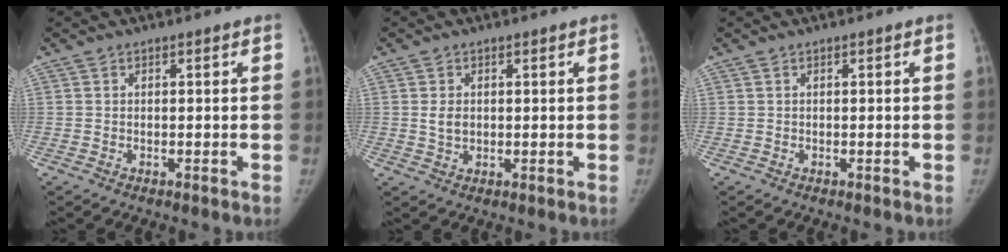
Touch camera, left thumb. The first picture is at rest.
{"total": 2.8, "force": [0.4, 2.0, 1.9], "torque": [-0.027, -0.003, 0.011]}
{"total": 0.0}